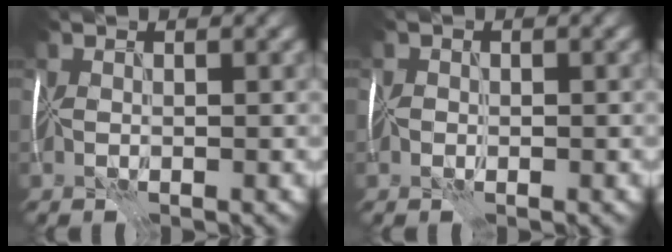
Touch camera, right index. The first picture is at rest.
{"total": 0.7, "force": [0.4, 0.5, 0.1], "torque": [0.009, 0.009, 0.000]}